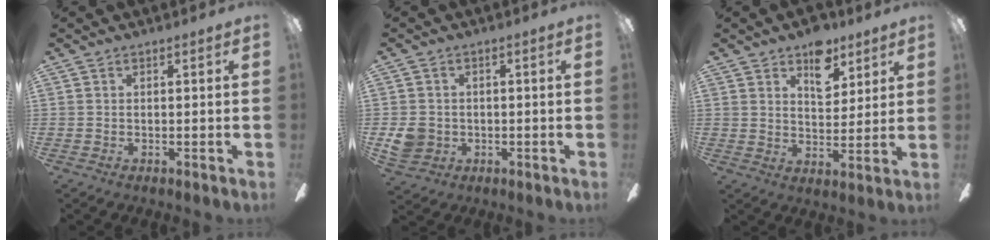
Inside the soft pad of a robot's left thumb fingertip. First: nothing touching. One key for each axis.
{"total": 5.1, "fx": -0.3, "fy": 4.7, "fz": 1.9, "tx": -0.035, "ty": 0.004, "tz": -0.005}
{"total": 9.5, "fx": 6.1, "fy": 5.4, "fz": 4.8, "tx": -0.047, "ty": -0.029, "tz": 0.105}